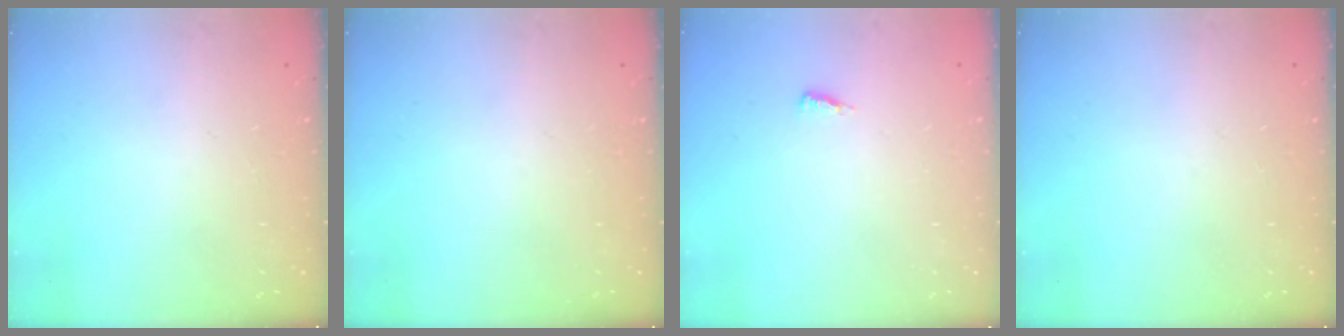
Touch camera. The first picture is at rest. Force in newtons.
{"total": 0.0}
{"total": 3.7, "press": 3.7, "slide": 0.5}
{"total": 0.0}